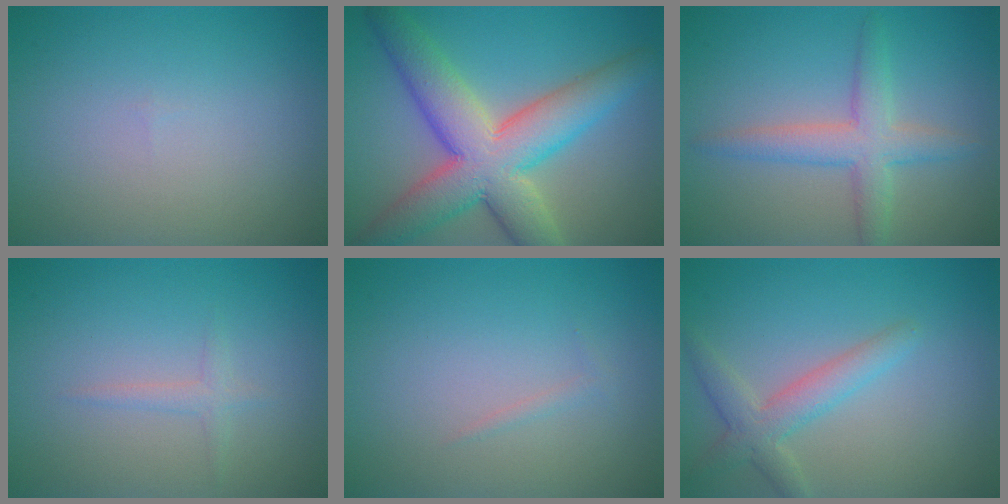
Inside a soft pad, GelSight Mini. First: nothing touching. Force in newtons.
{"total": 10.1, "press": 10.1, "slide": 0.5}
{"total": 3.7, "press": 3.7, "slide": 0.2}
{"total": 1.1, "press": 1.1, "slide": 0.1}
{"total": 0.6, "press": 0.5, "slide": 0.1}
{"total": 3.2, "press": 3.1, "slide": 0.3}